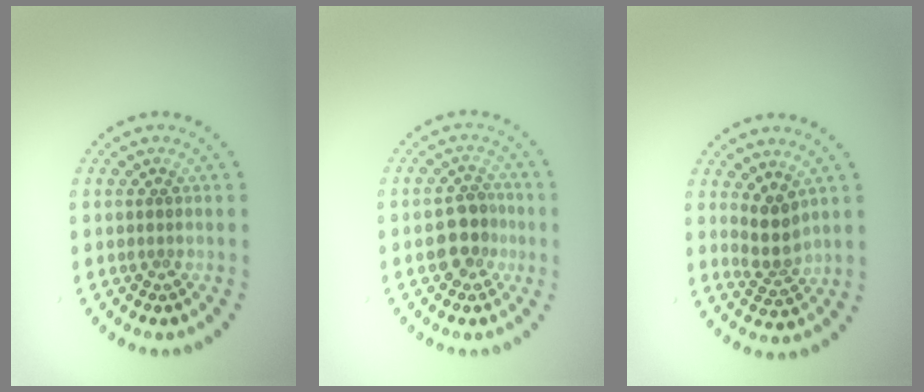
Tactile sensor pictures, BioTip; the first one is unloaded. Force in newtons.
{"total": 3.5, "press": 3.3, "slide": 1.0}
{"total": 2.5, "press": 2.0, "slide": 1.5}